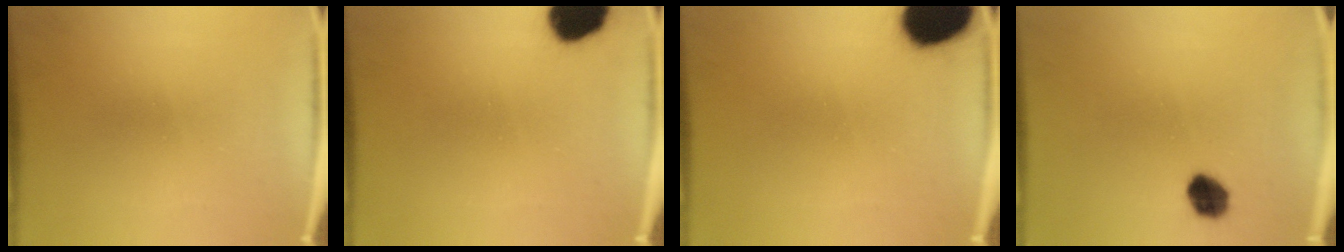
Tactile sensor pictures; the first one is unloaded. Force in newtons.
{"total": 11.4}
{"total": 18.4}
{"total": 5.6}